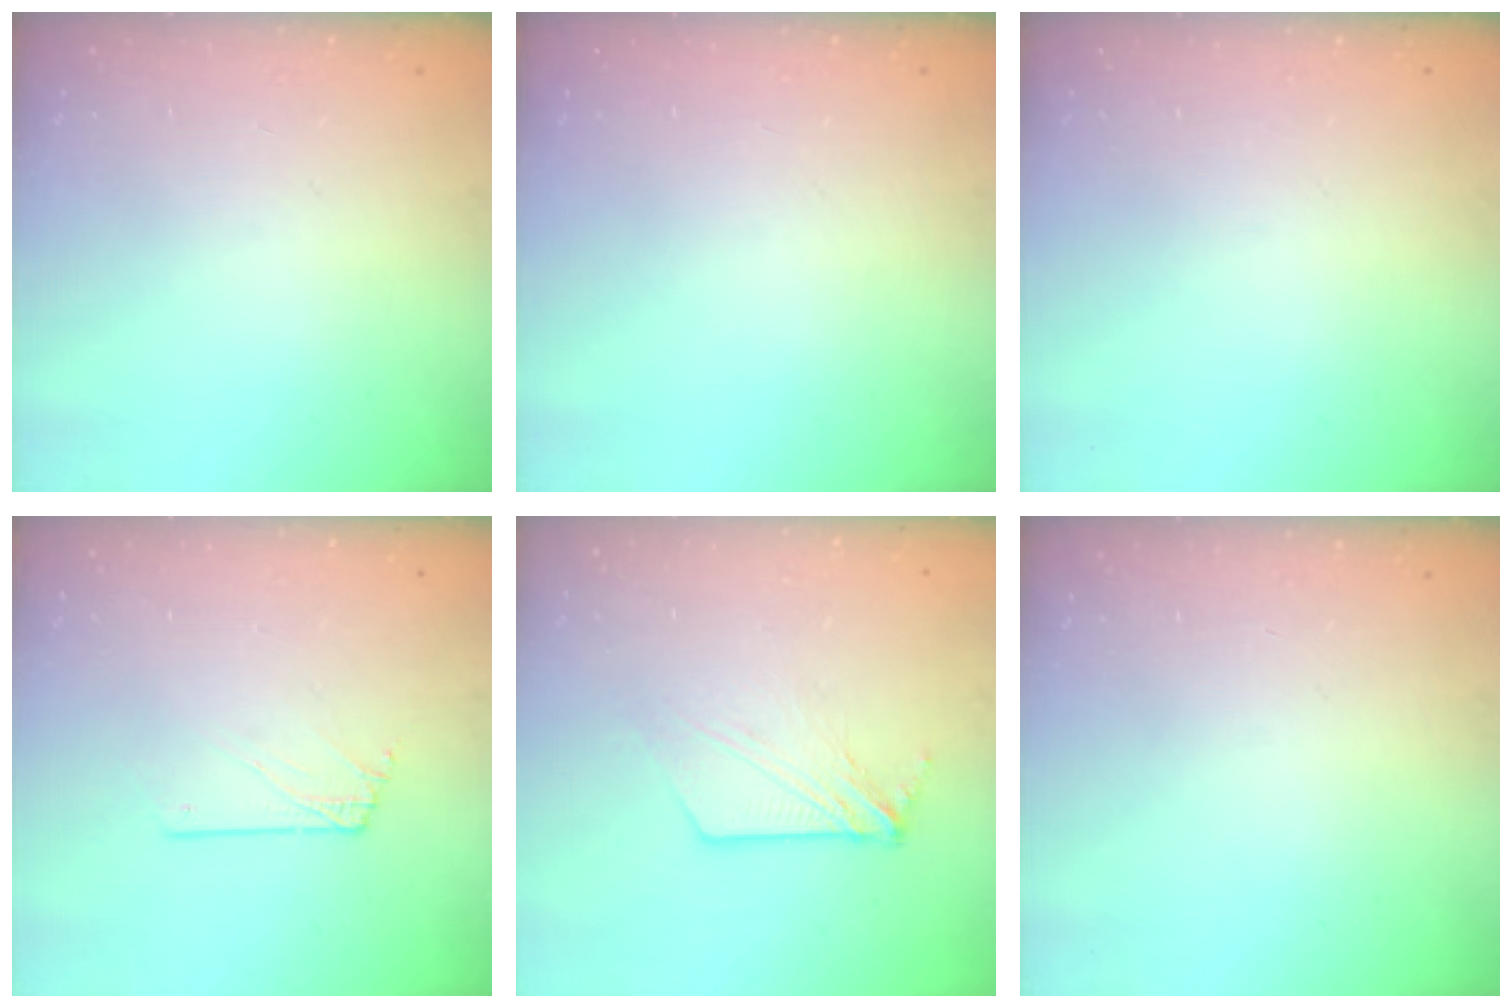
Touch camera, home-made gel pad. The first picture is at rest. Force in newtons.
{"total": 0.0}
{"total": 0.0}
{"total": 1.7, "press": 1.7, "slide": 0.2}
{"total": 7.9, "press": 7.9, "slide": 0.5}
{"total": 0.0}